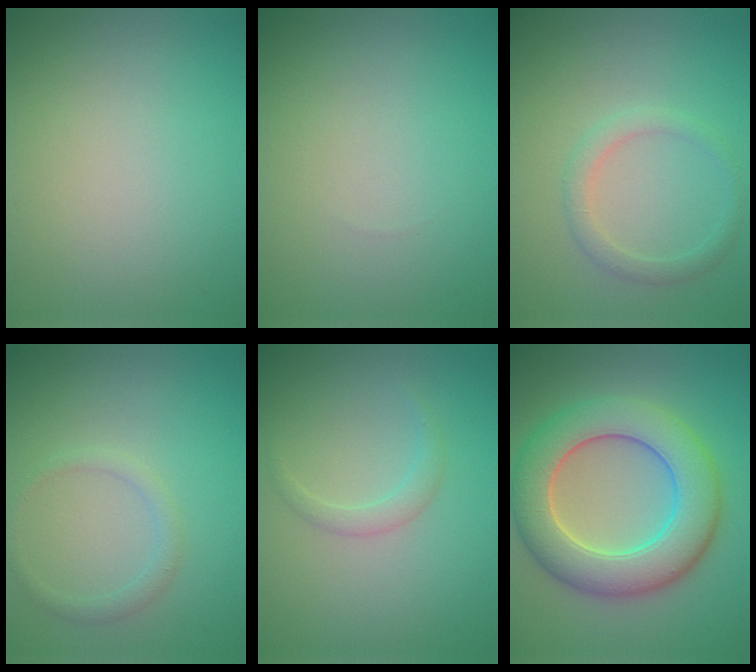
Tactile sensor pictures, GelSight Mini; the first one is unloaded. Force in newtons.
{"total": 0.0}
{"total": 1.9, "press": 1.9, "slide": 0.2}
{"total": 1.4, "press": 1.4, "slide": 0.0}
{"total": 1.3, "press": 1.2, "slide": 0.2}
{"total": 9.0, "press": 9.0, "slide": 0.5}